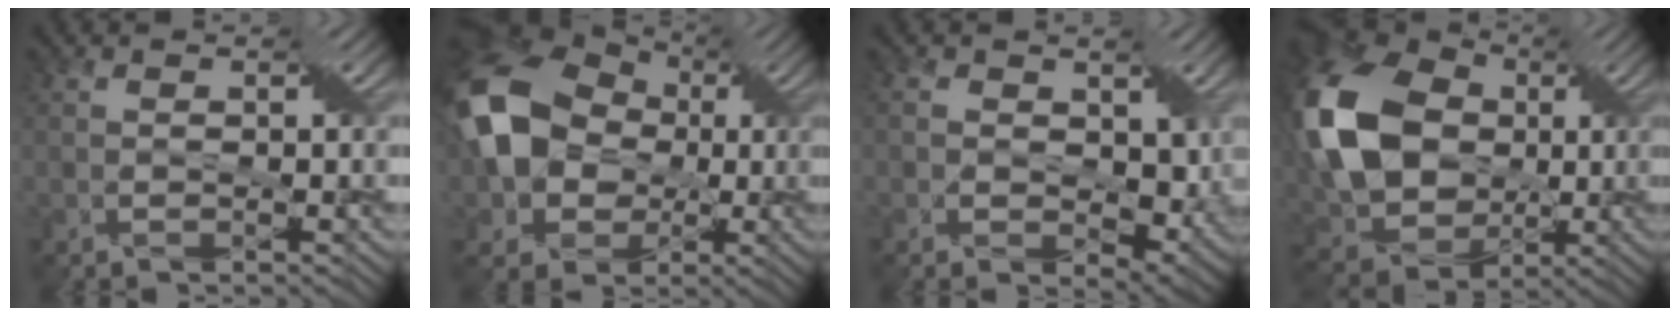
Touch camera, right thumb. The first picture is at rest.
{"total": 14.7, "force": [1.1, 11.7, 8.8], "torque": [-0.202, -0.007, 0.011]}
{"total": 5.9, "force": [0.5, 4.3, 4.0], "torque": [-0.075, -0.012, 0.007]}
{"total": 16.8, "force": [1.3, 13.1, 10.4], "torque": [-0.268, -0.013, 0.016]}